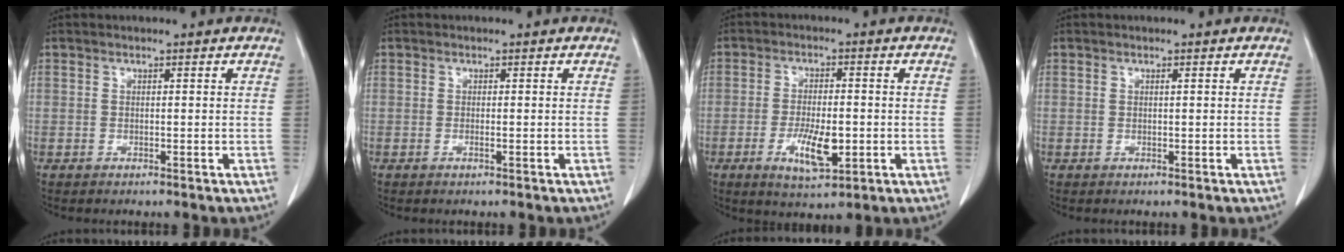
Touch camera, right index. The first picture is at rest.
{"total": 1.0, "force": [-0.3, 0.3, 0.9], "torque": [-0.021, -0.001, -0.004]}
{"total": 8.1, "force": [-2.3, 2.8, 7.2], "torque": [-0.136, -0.006, -0.031]}
{"total": 0.8, "force": [0.2, 0.4, 0.7], "torque": [-0.018, 0.006, 0.004]}